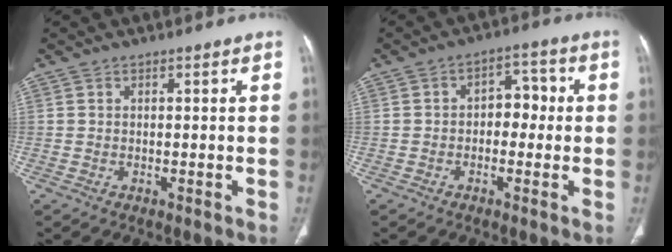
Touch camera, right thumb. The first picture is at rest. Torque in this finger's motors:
{"motor_torque": [-0.24, -0.03, 0.00, 0.51, 0.02]}